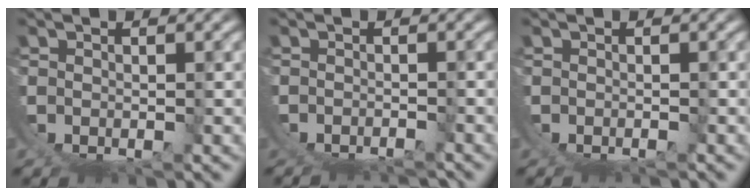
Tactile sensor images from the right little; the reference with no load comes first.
{"total": 4.0, "force": [-3.4, 1.8, 1.1], "torque": [-0.025, -0.014, -0.048]}
{"total": 1.2, "force": [-1.1, 0.2, 0.0], "torque": [0.000, -0.004, -0.016]}